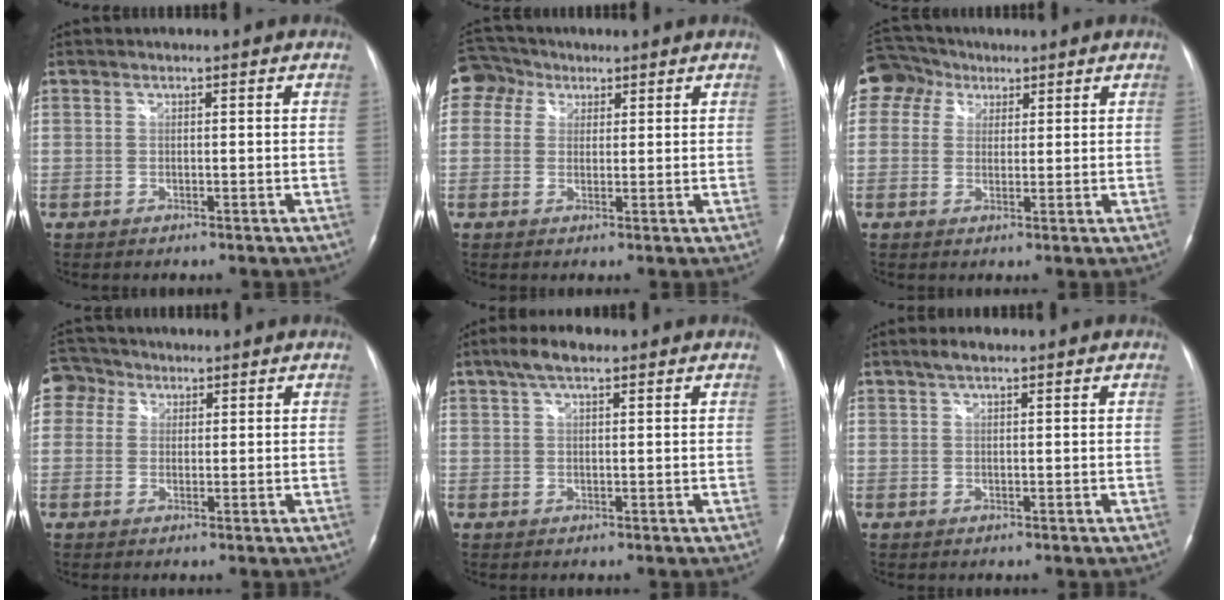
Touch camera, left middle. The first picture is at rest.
{"total": 6.0, "force": [2.7, 5.2, 1.2], "torque": [-0.032, 0.032, 0.052]}
{"total": 7.8, "force": [3.8, 6.6, 1.6], "torque": [-0.045, 0.040, 0.073]}
{"total": 4.6, "force": [1.9, 4.1, 0.7], "torque": [-0.022, 0.021, 0.036]}
{"total": 4.3, "force": [2.9, 1.2, 2.9], "torque": [-0.065, 0.018, 0.051]}
{"total": 2.2, "force": [1.6, 0.6, 1.4], "torque": [-0.031, 0.011, 0.028]}